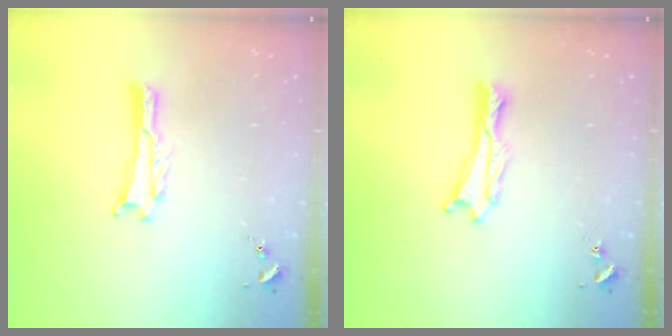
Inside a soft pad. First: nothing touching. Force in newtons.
{"total": 0.8, "press": 0.7, "slide": 0.2}